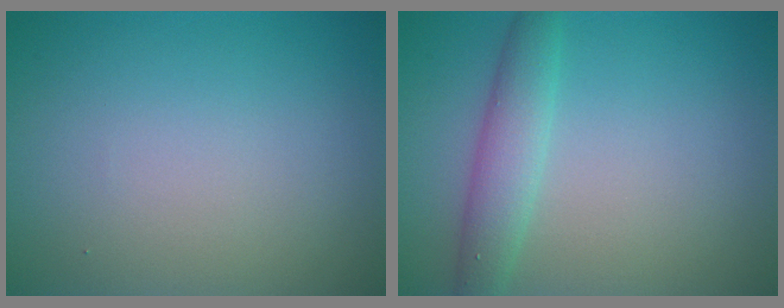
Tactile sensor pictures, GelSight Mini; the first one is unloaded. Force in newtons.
{"total": 3.1, "press": 3.1, "slide": 0.2}